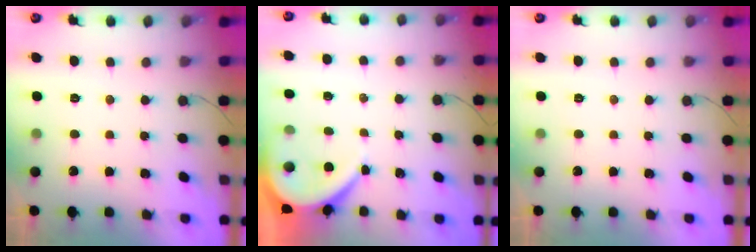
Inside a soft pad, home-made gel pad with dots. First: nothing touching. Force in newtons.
{"total": 5.6, "press": 5.5, "slide": 0.7}
{"total": 0.0}